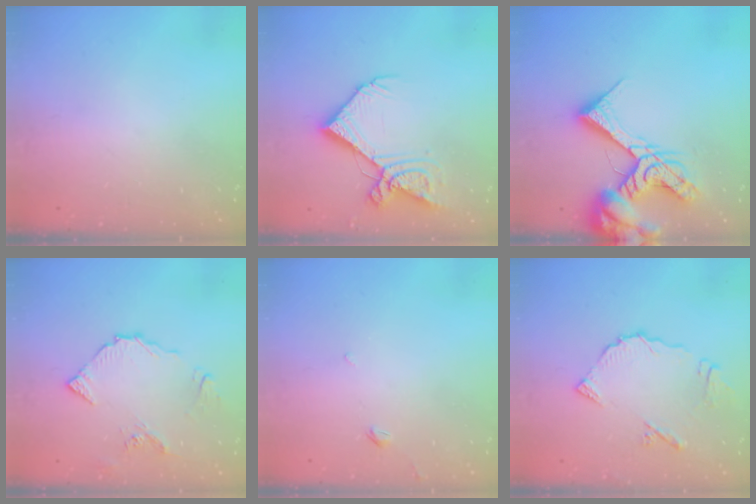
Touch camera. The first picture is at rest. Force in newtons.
{"total": 15.5, "press": 15.4, "slide": 1.7}
{"total": 17.2, "press": 17.1, "slide": 1.9}
{"total": 8.7, "press": 8.7, "slide": 1.1}
{"total": 2.0, "press": 1.9, "slide": 0.5}
{"total": 10.0, "press": 10.0, "slide": 0.8}